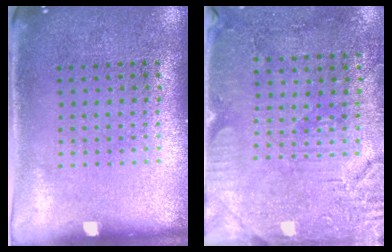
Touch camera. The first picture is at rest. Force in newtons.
{"total": 3.1, "press": 2.8, "slide": 1.3}